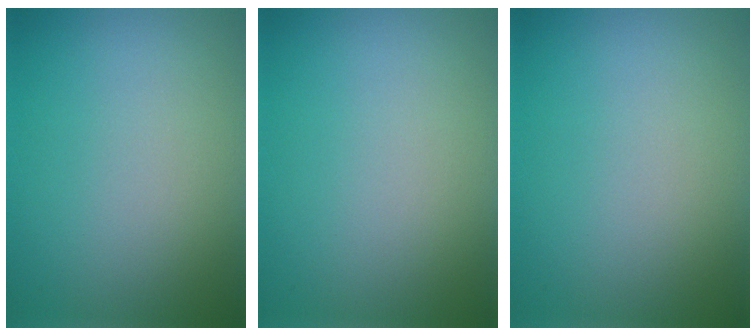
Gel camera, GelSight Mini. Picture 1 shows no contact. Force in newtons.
{"total": 0.0}
{"total": 0.0}